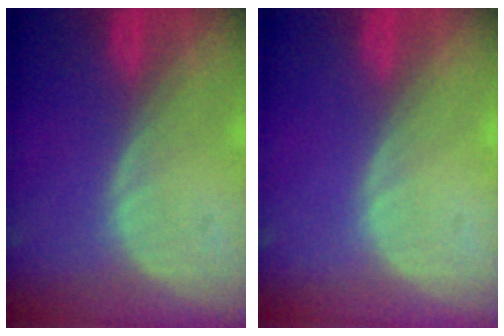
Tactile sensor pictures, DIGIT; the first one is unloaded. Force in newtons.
{"total": 0.0}